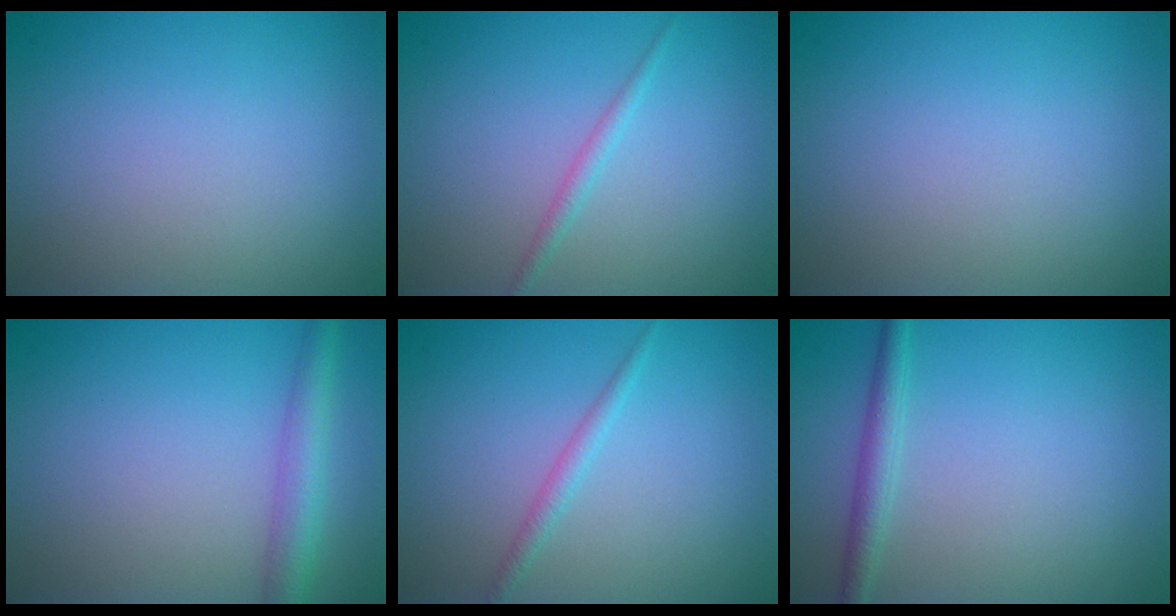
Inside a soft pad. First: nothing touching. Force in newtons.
{"total": 1.1, "press": 1.1, "slide": 0.0}
{"total": 0.0}
{"total": 3.5, "press": 3.5, "slide": 0.1}
{"total": 1.3, "press": 1.3, "slide": 0.0}
{"total": 1.9, "press": 1.9, "slide": 0.0}